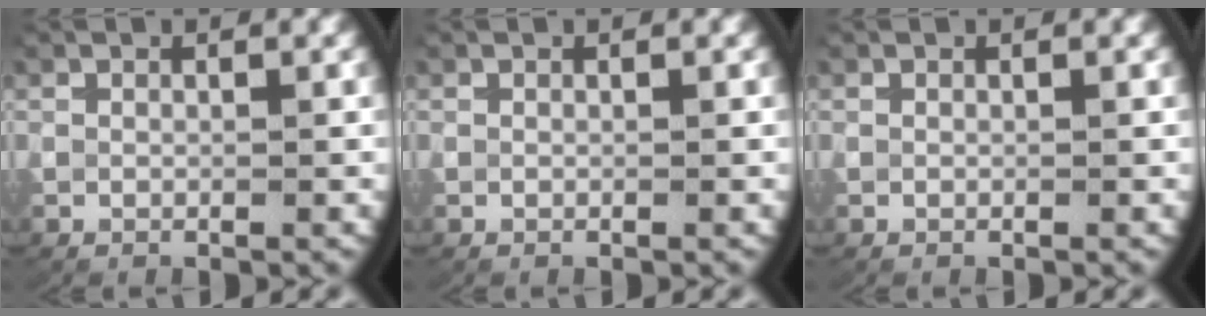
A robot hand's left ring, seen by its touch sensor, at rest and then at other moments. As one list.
[{"total": 0.0}, {"total": 0.0}]